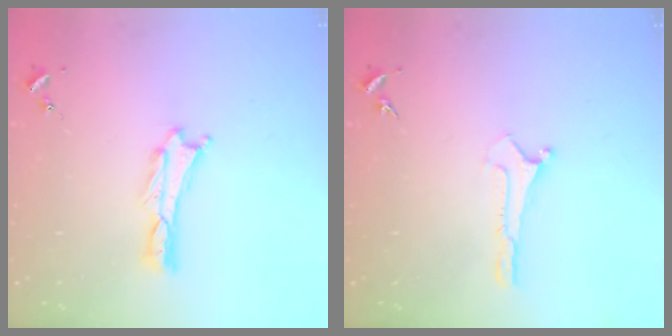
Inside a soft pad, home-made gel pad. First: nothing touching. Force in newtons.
{"total": 0.0}